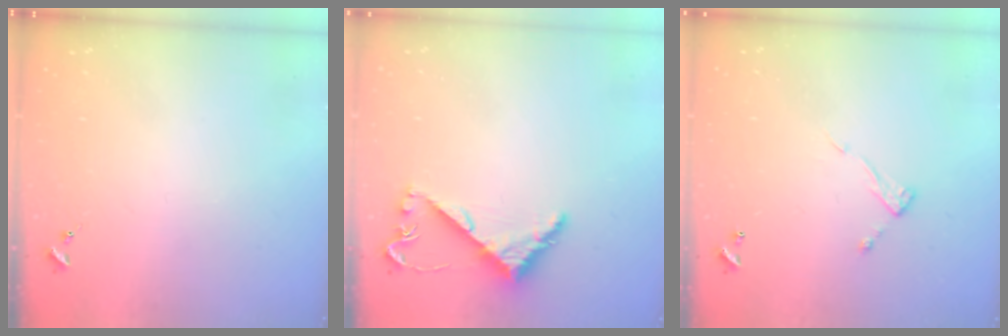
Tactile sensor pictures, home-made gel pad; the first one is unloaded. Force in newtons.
{"total": 5.2, "press": 5.2, "slide": 0.4}
{"total": 6.4, "press": 6.4, "slide": 0.2}